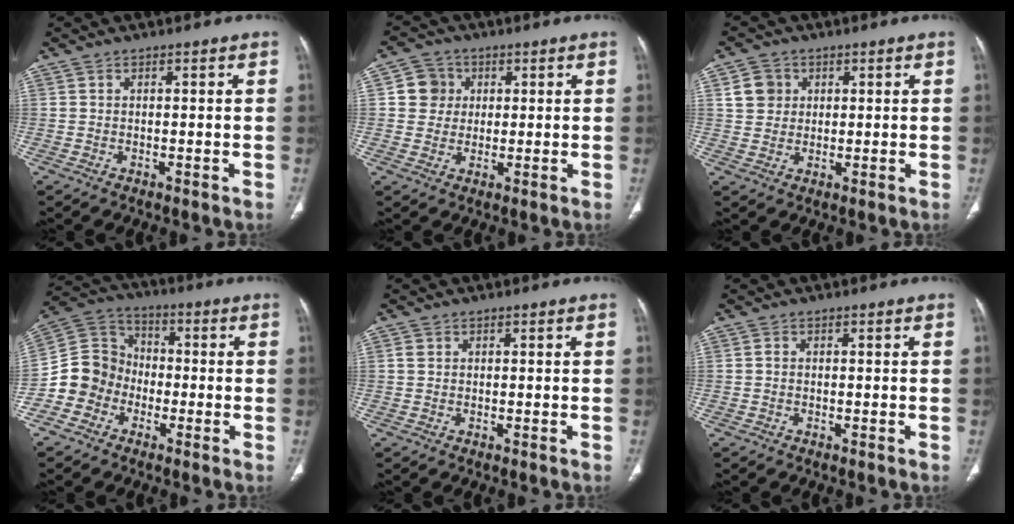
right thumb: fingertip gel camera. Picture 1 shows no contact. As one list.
[{"total": 5.7, "force": [1.2, 5.4, 1.3], "torque": [0.006, 0.004, 0.016]}, {"total": 4.9, "force": [1.6, 4.4, 1.6], "torque": [-0.009, -0.001, 0.028]}, {"total": 10.4, "force": [-3.9, 9.2, 2.8], "torque": [-0.029, 0.054, -0.083]}, {"total": 1.1, "force": [0.3, 0.9, 0.5], "torque": [-0.005, 0.003, 0.006]}, {"total": 0.6, "force": [-0.1, 0.5, 0.4], "torque": [-0.004, 0.002, -0.003]}]